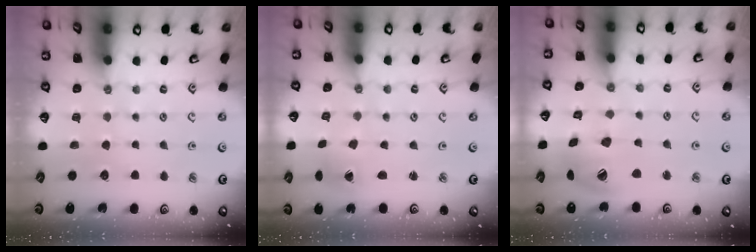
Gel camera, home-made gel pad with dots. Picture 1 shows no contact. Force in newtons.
{"total": 0.5, "press": 0.5, "slide": 0.1}
{"total": 16.7, "press": 16.5, "slide": 2.6}